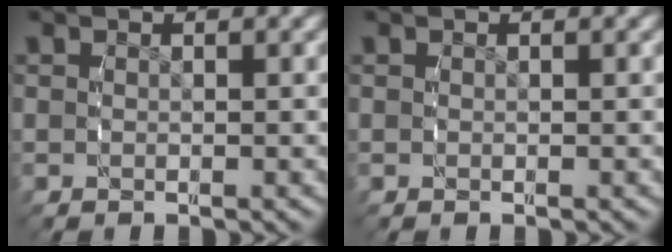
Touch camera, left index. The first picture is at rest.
{"total": 0.0}